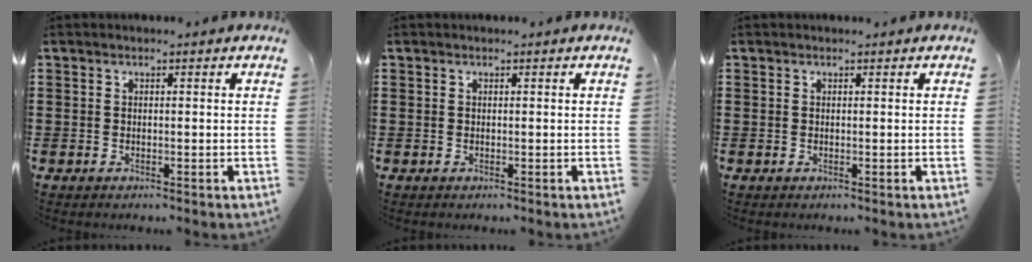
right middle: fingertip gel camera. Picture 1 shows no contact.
{"total": 0.8, "force": [-0.8, -0.2, 0.1], "torque": [0.000, 0.001, -0.016]}
{"total": 0.0}